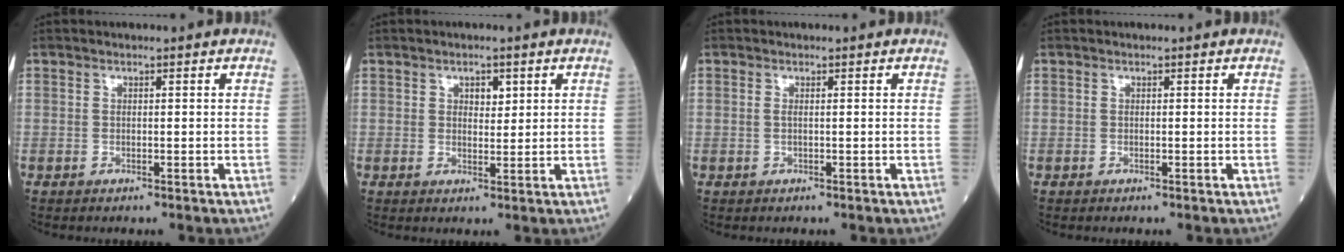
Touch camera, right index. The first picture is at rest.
{"total": 1.4, "force": [0.6, 1.0, 0.8], "torque": [-0.007, -0.002, 0.007]}
{"total": 0.6, "force": [0.1, 0.0, 0.5], "torque": [-0.016, -0.001, -0.001]}
{"total": 0.0}